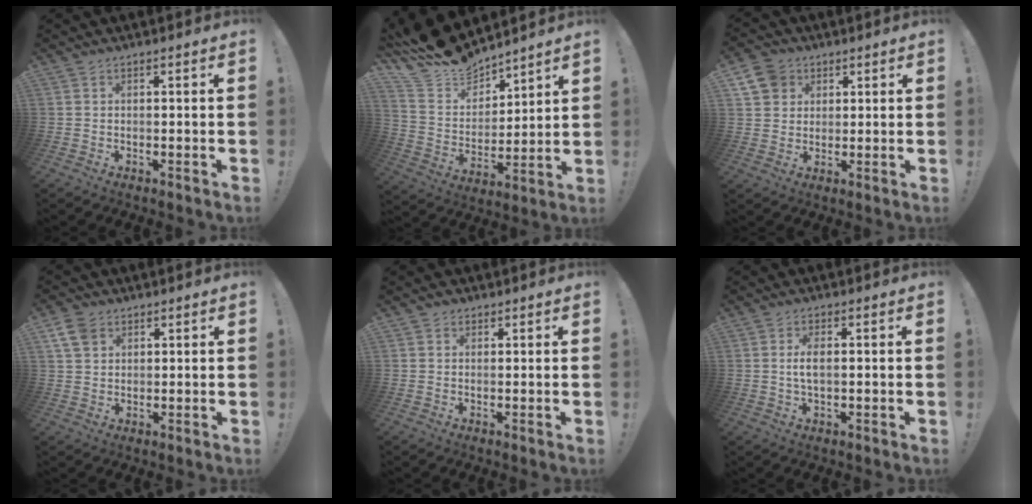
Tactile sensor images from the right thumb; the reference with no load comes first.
{"total": 13.5, "force": [12.5, 5.0, 1.7], "torque": [-0.057, -0.108, 0.228]}
{"total": 7.6, "force": [3.8, 6.4, 1.8], "torque": [-0.026, -0.019, 0.076]}
{"total": 6.5, "force": [3.4, 4.5, 3.2], "torque": [-0.052, -0.007, 0.068]}
{"total": 1.5, "force": [0.9, 1.1, 0.3], "torque": [0.001, -0.003, 0.015]}
{"total": 4.1, "force": [0.2, 1.7, 3.8], "torque": [-0.067, -0.001, -0.001]}